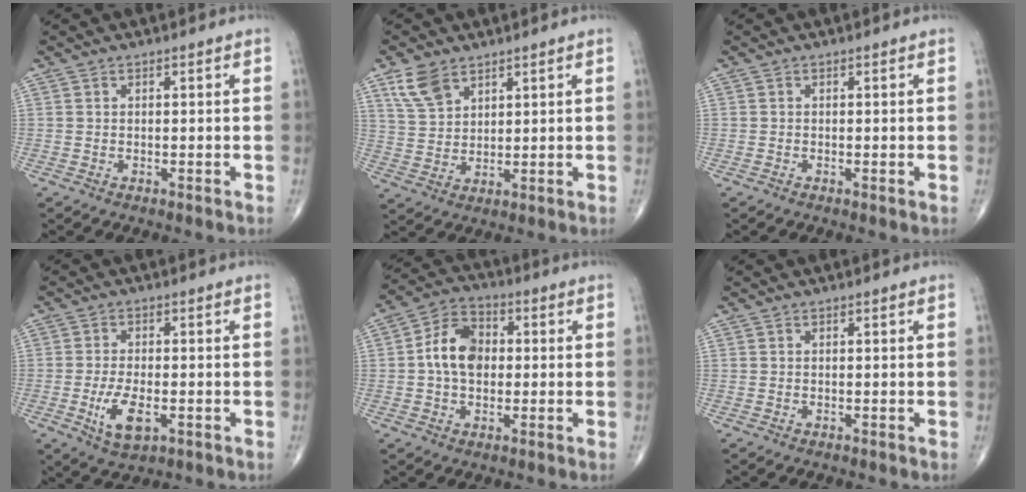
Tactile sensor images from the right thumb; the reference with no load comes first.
{"total": 6.5, "force": [4.1, 3.8, 3.3], "torque": [-0.055, -0.016, 0.090]}
{"total": 0.0}
{"total": 6.9, "force": [-2.0, 3.2, 5.8], "torque": [-0.107, -0.002, -0.031]}
{"total": 9.6, "force": [0.3, 6.8, 6.8], "torque": [-0.105, 0.021, -0.004]}
{"total": 0.0}